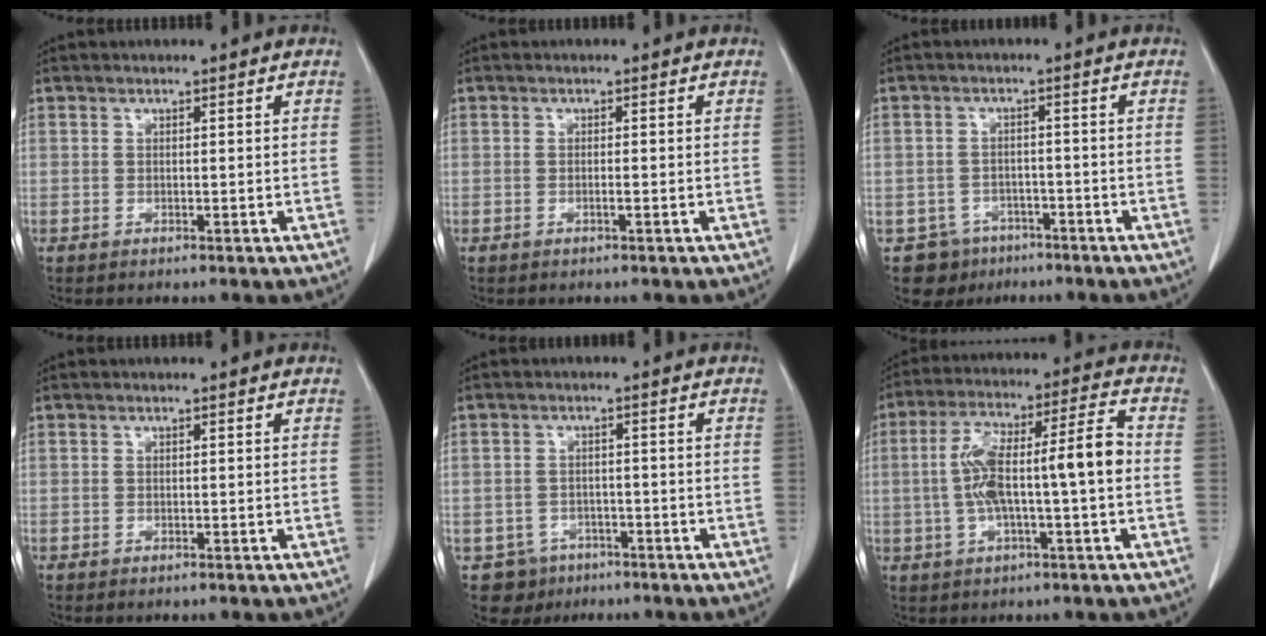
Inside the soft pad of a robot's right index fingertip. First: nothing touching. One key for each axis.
{"total": 0.8, "fx": -0.3, "fy": 0.0, "fz": 0.8, "tx": -0.016, "ty": 0.000, "tz": -0.004}
{"total": 5.7, "fx": -3.5, "fy": 4.5, "fz": 0.0, "tx": 0.007, "ty": 0.012, "tz": -0.046}
{"total": 0.0}
{"total": 5.2, "fx": -3.0, "fy": 4.2, "fz": 0.0, "tx": 0.007, "ty": 0.011, "tz": -0.039}
{"total": 13.0, "fx": -0.8, "fy": 2.0, "fz": 12.9, "tx": -0.233, "ty": 0.033, "tz": -0.013}